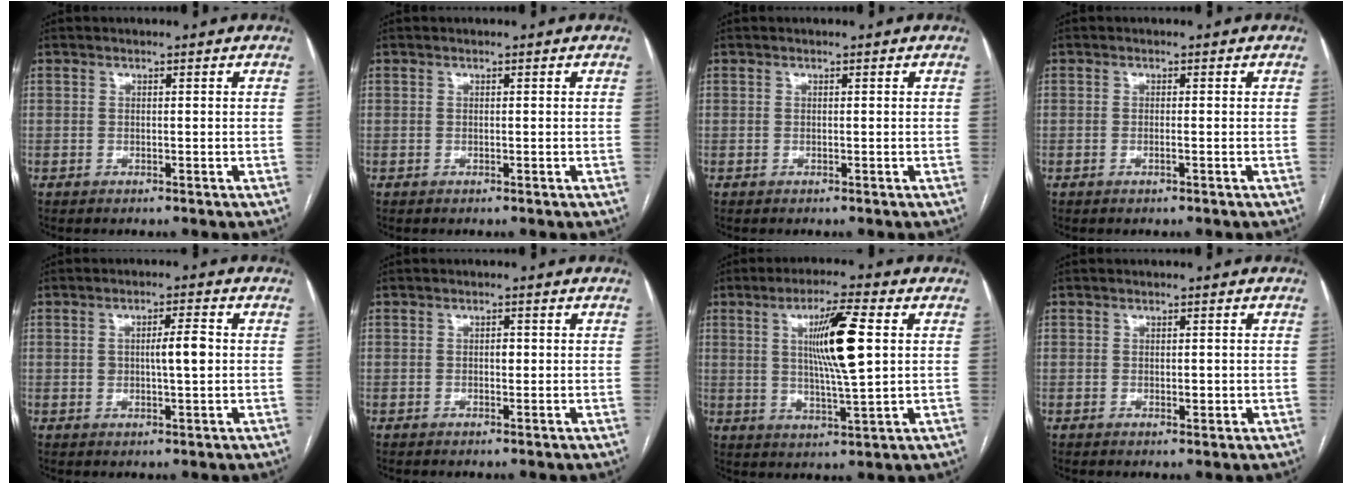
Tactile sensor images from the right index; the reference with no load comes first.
{"total": 0.0}
{"total": 0.0}
{"total": 0.6, "force": [-0.3, 0.0, 0.6], "torque": [-0.013, -0.001, -0.004]}
{"total": 4.6, "force": [0.2, 0.6, 4.6], "torque": [-0.075, 0.003, 0.002]}
{"total": 1.1, "force": [0.0, 0.6, 0.9], "torque": [-0.014, 0.002, 0.000]}
{"total": 10.6, "force": [2.3, 0.4, 10.3], "torque": [-0.181, -0.003, 0.041]}
{"total": 1.6, "force": [-0.1, 0.9, 1.3], "torque": [-0.017, -0.002, 0.001]}